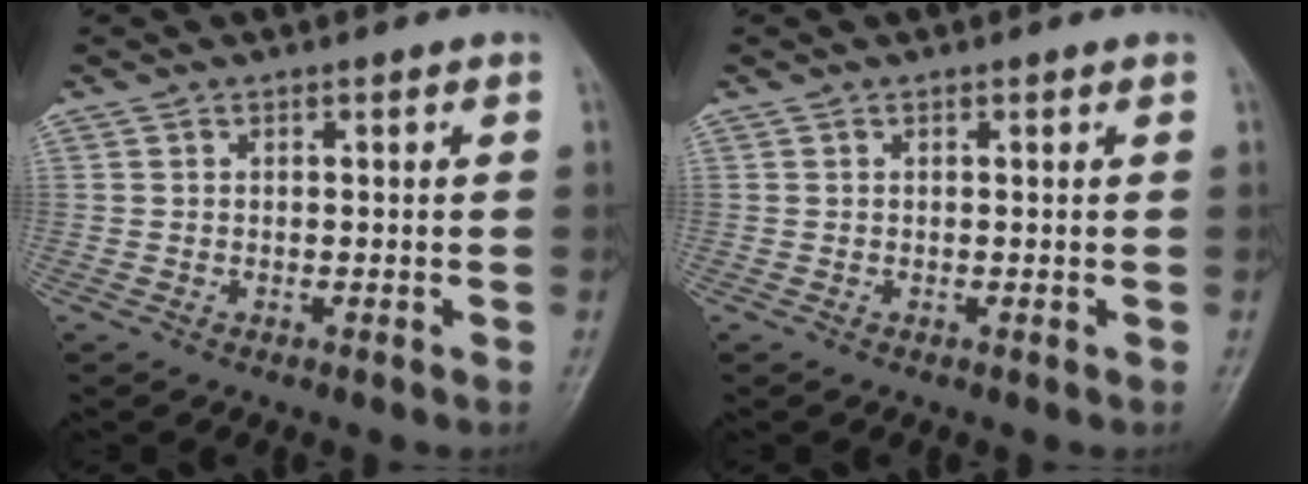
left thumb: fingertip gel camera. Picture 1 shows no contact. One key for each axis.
{"total": 0.0}